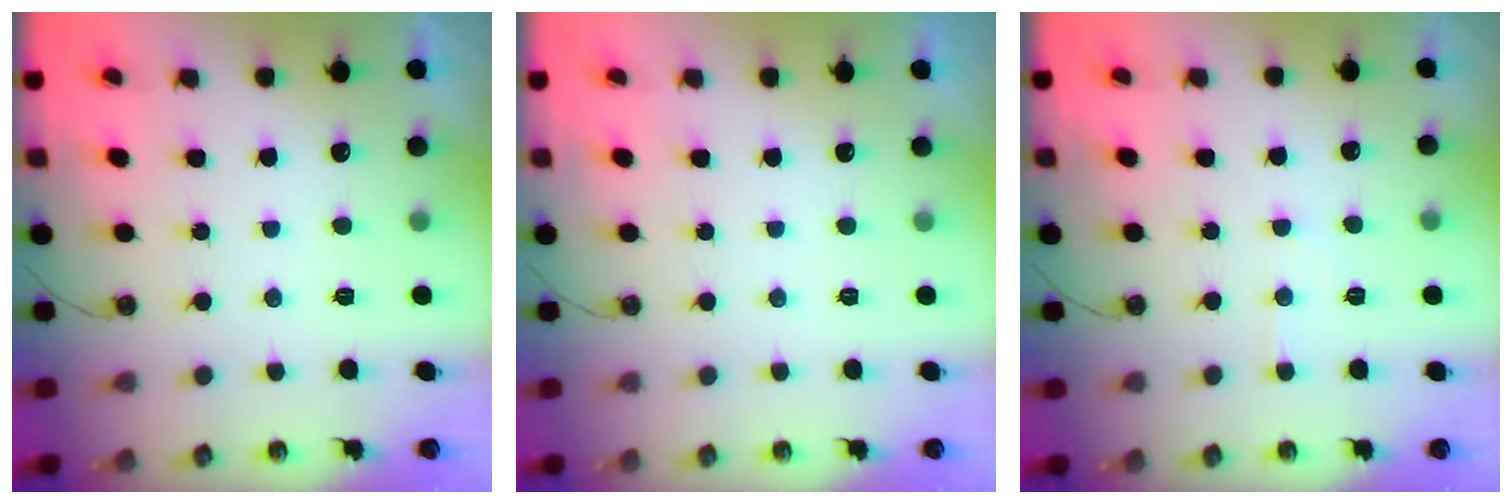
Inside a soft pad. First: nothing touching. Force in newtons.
{"total": 0.0}
{"total": 3.7, "press": 3.6, "slide": 0.5}